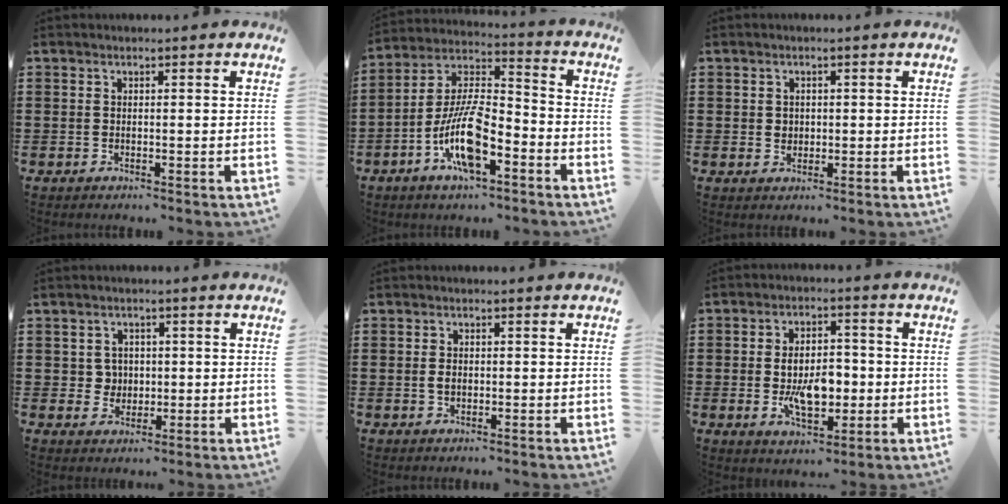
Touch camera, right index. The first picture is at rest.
{"total": 12.5, "force": [-5.6, 4.6, 10.1], "torque": [-0.227, -0.001, -0.109]}
{"total": 1.5, "force": [0.2, 1.4, 0.5], "torque": [-0.013, 0.009, 0.004]}
{"total": 3.1, "force": [0.1, 3.0, 1.1], "torque": [-0.033, 0.010, -0.001]}
{"total": 1.6, "force": [-0.1, 1.0, 1.2], "torque": [-0.026, 0.005, -0.004]}
{"total": 8.2, "force": [-1.1, 4.5, 6.8], "torque": [-0.116, -0.004, -0.028]}